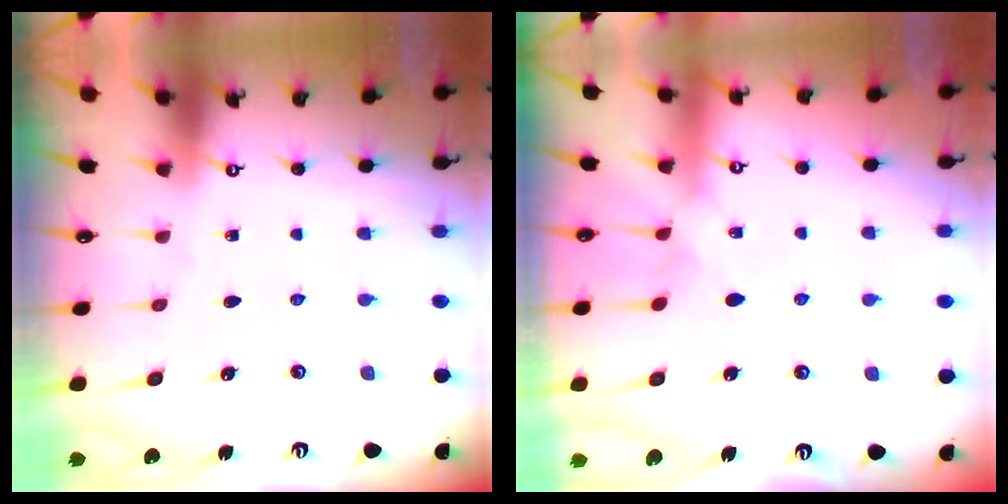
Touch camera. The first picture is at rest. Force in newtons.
{"total": 8.4, "press": 8.3, "slide": 0.8}